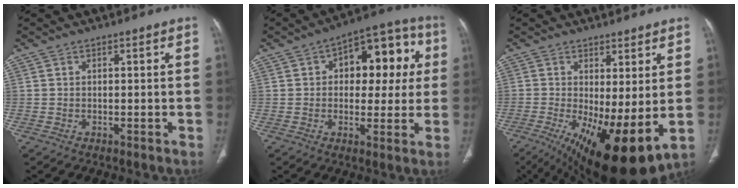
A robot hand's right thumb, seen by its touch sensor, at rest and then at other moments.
{"total": 15.7, "force": [3.3, 9.1, 12.4], "torque": [-0.104, 0.031, 0.041]}
{"total": 14.9, "force": [-2.4, 5.0, 13.8], "torque": [-0.241, -0.025, -0.017]}